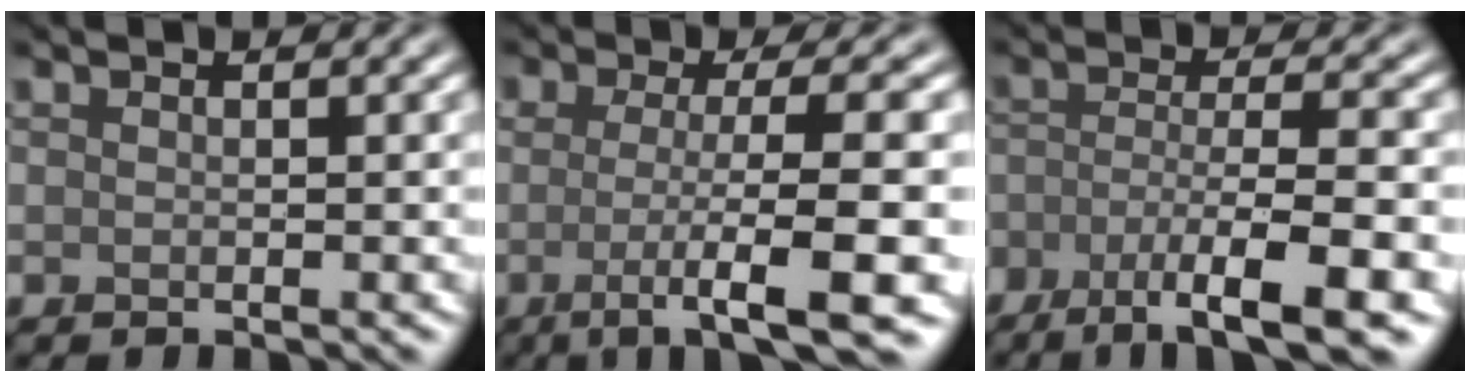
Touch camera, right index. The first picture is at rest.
{"total": 8.6, "force": [-2.3, 1.6, 8.1], "torque": [-0.113, -0.007, -0.044]}
{"total": 8.3, "force": [-4.8, 2.4, 6.3], "torque": [-0.104, -0.013, -0.082]}